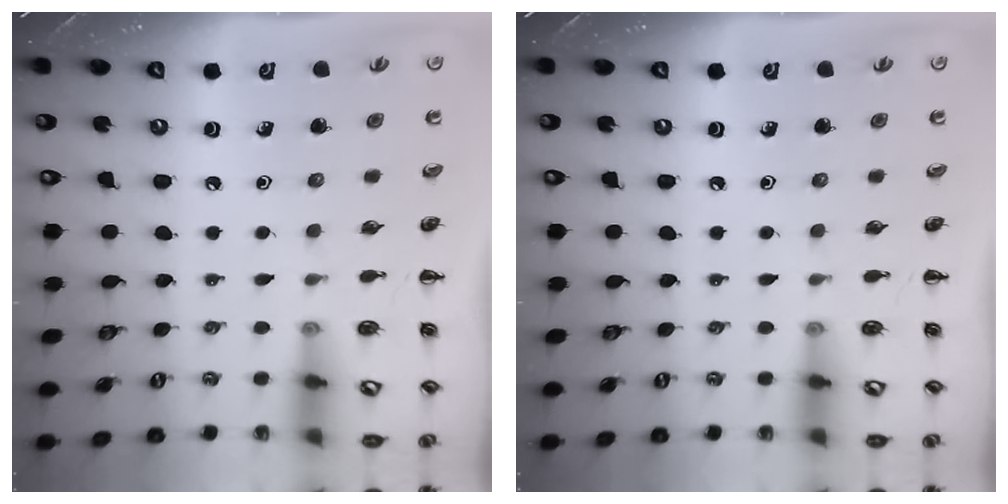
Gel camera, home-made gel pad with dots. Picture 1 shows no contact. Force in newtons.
{"total": 0.0}